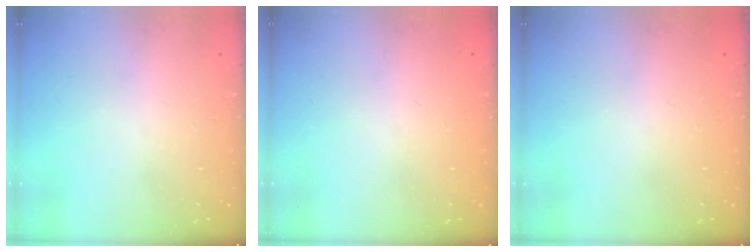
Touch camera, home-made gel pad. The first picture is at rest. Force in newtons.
{"total": 0.0}
{"total": 0.0}